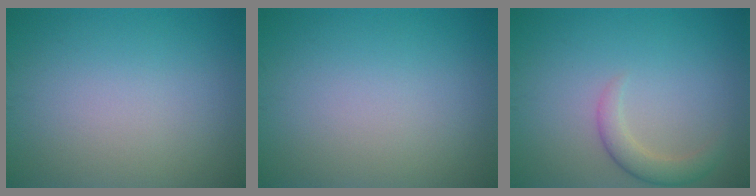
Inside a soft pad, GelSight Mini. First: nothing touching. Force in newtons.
{"total": 0.0}
{"total": 2.4, "press": 2.4, "slide": 0.3}